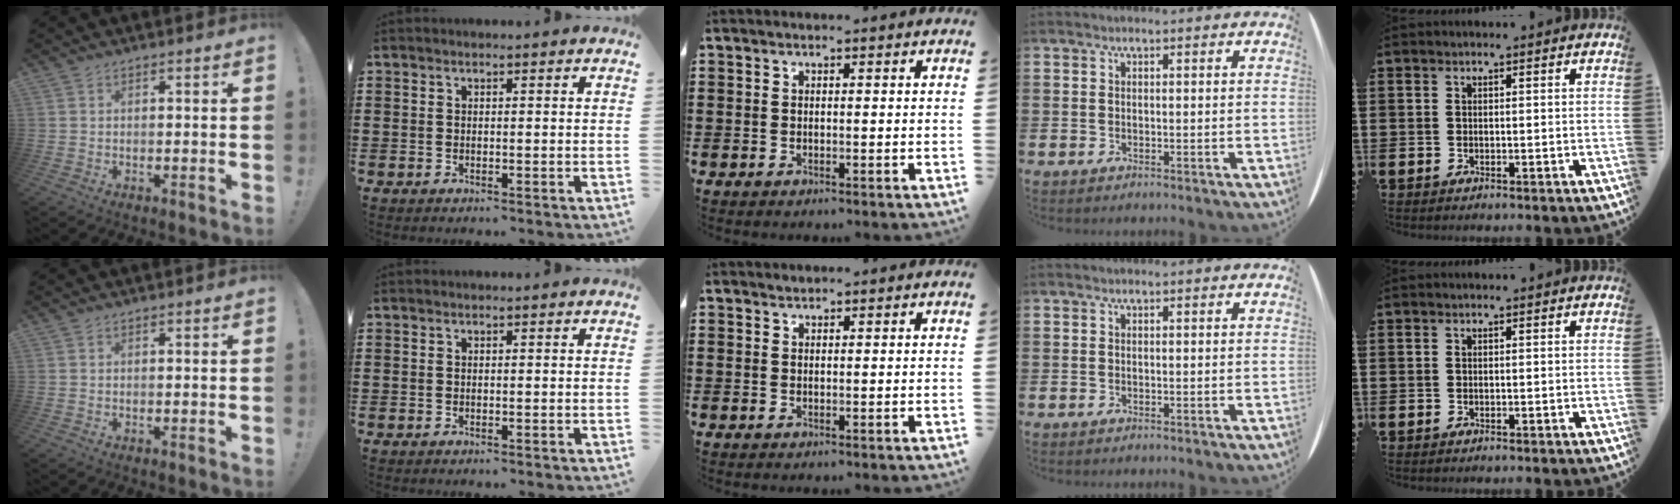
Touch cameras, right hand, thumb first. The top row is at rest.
{"middle": {"total": 0.8, "force": [0.8, 0.2, -0.2], "torque": [0.001, -0.001, 0.016]}}